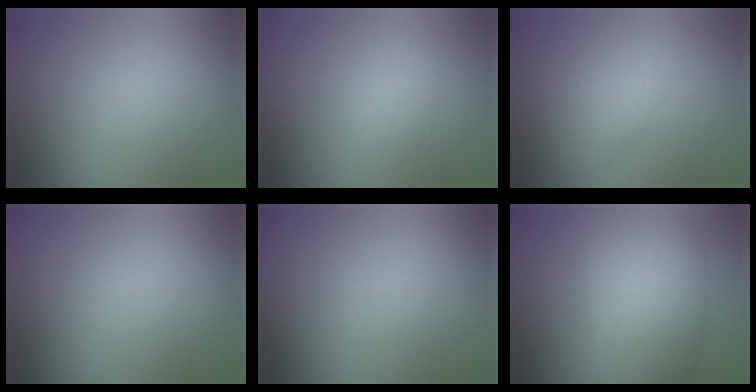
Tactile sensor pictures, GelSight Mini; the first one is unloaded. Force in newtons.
{"total": 1.7, "press": 1.7, "slide": 0.0}
{"total": 5.3, "press": 5.3, "slide": 0.2}
{"total": 0.0}
{"total": 0.0}
{"total": 8.5, "press": 8.5, "slide": 0.3}